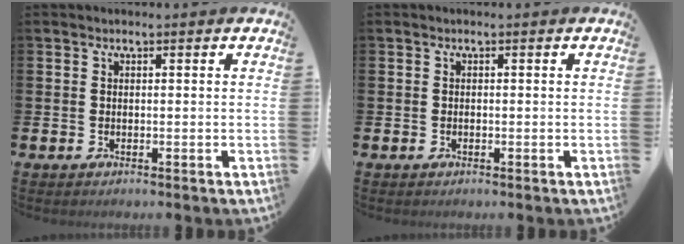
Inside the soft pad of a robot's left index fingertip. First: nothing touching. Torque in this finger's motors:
{"motor_torque": [-0.17, -0.19, 0.00, -0.01]}